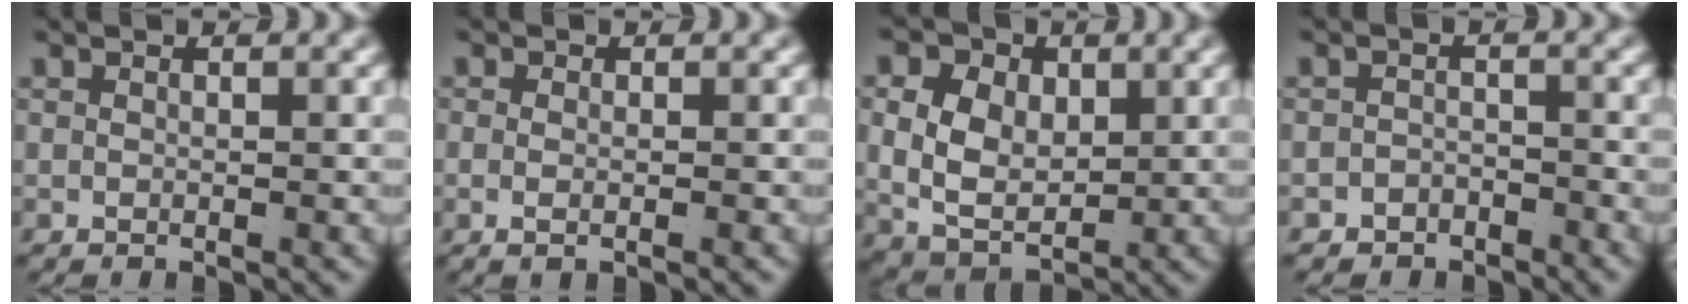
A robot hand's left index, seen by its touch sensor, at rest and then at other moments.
{"total": 1.1, "force": [-0.4, 0.0, 1.0], "torque": [-0.026, -0.011, -0.002]}
{"total": 9.5, "force": [0.3, 7.9, 5.3], "torque": [-0.115, -0.029, 0.009]}
{"total": 2.8, "force": [-2.6, 1.1, -0.4], "torque": [0.016, -0.013, -0.042]}